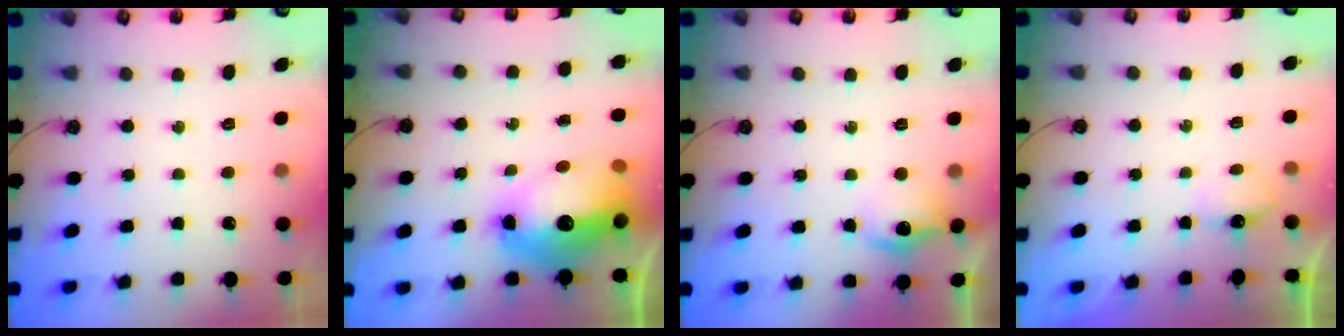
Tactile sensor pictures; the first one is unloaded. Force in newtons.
{"total": 16.6, "press": 16.5, "slide": 1.7}
{"total": 10.0, "press": 10.0, "slide": 0.9}
{"total": 3.8, "press": 3.8, "slide": 0.6}